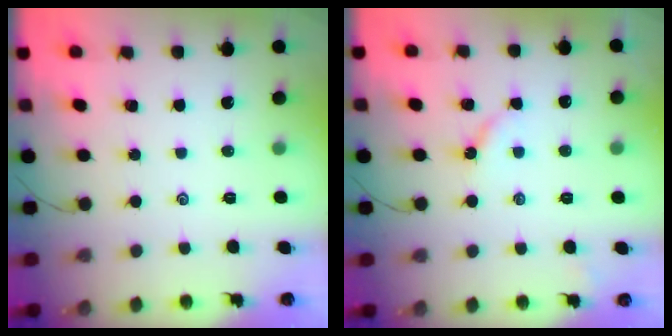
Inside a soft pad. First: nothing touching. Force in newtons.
{"total": 2.8, "press": 2.8, "slide": 0.4}